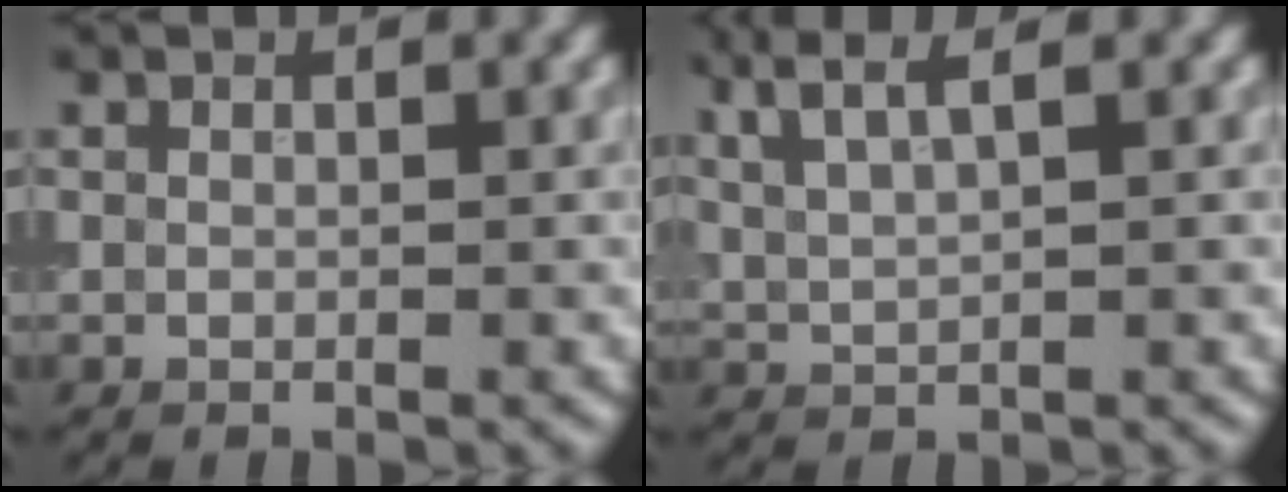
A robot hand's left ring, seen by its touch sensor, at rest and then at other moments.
{"total": 3.4, "force": [2.2, 0.8, 2.4], "torque": [-0.061, 0.011, 0.049]}